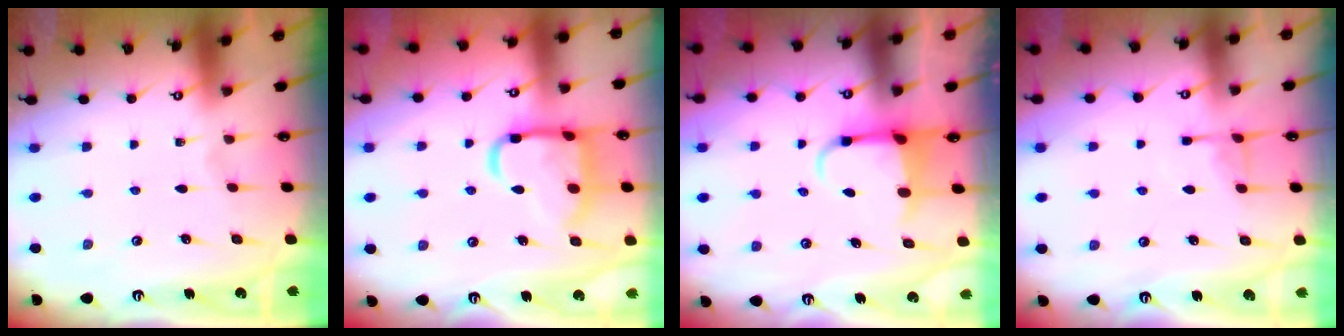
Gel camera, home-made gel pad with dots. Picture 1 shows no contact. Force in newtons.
{"total": 15.3, "press": 15.2, "slide": 1.6}
{"total": 3.8, "press": 3.7, "slide": 1.0}
{"total": 4.2, "press": 4.1, "slide": 0.9}